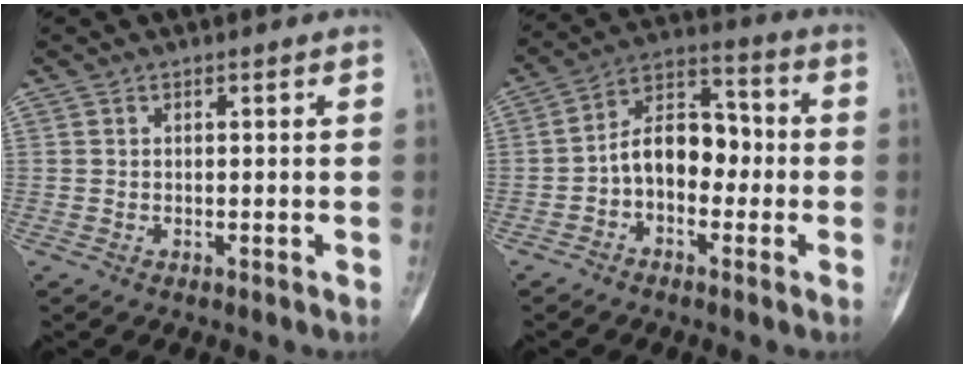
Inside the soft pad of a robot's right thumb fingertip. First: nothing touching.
{"total": 10.9, "force": [-1.9, 7.3, 8.0], "torque": [-0.104, 0.047, -0.046]}